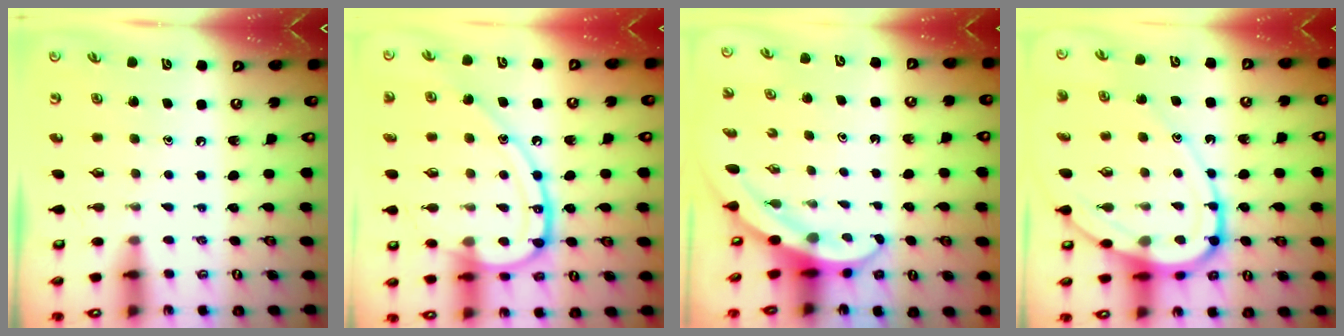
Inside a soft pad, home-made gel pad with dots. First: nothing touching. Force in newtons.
{"total": 17.4, "press": 17.3, "slide": 1.6}
{"total": 3.7, "press": 3.7, "slide": 0.2}
{"total": 15.0, "press": 14.9, "slide": 1.6}